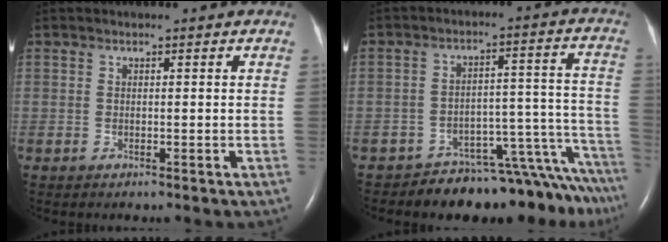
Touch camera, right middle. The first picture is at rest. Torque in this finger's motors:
{"motor_torque": [-0.23, -0.77, 0.09, 0.05]}